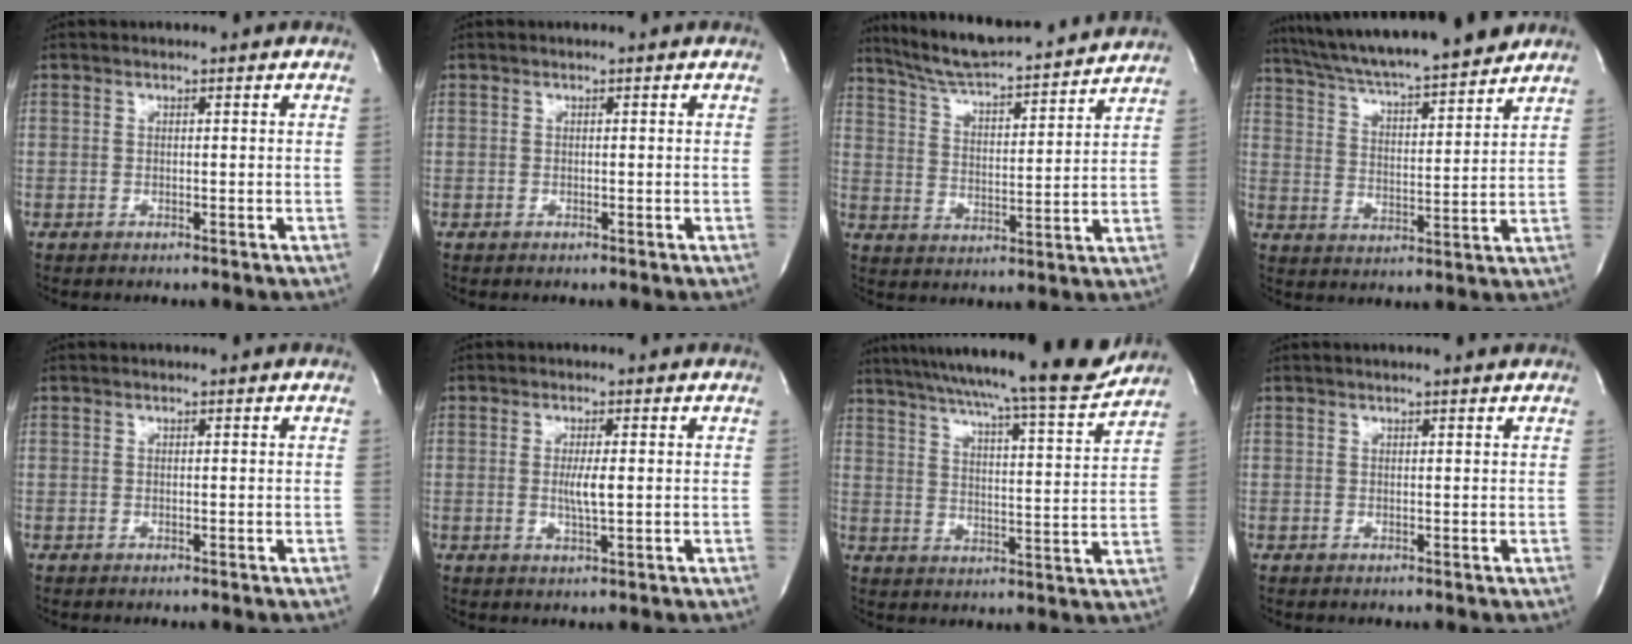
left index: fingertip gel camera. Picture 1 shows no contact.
{"total": 0.0}
{"total": 17.7, "force": [16.3, 1.3, 6.9], "torque": [-0.115, 0.006, 0.246]}
{"total": 18.5, "force": [16.3, 1.1, 8.6], "torque": [-0.146, 0.010, 0.255]}
{"total": 0.0}
{"total": 3.0, "force": [-0.4, 0.0, 3.0], "torque": [-0.062, -0.010, -0.005]}
{"total": 20.0, "force": [18.0, -0.3, 8.7], "torque": [-0.139, -0.039, 0.247]}
{"total": 1.5, "force": [1.3, -0.2, 0.8], "torque": [-0.012, 0.004, 0.015]}